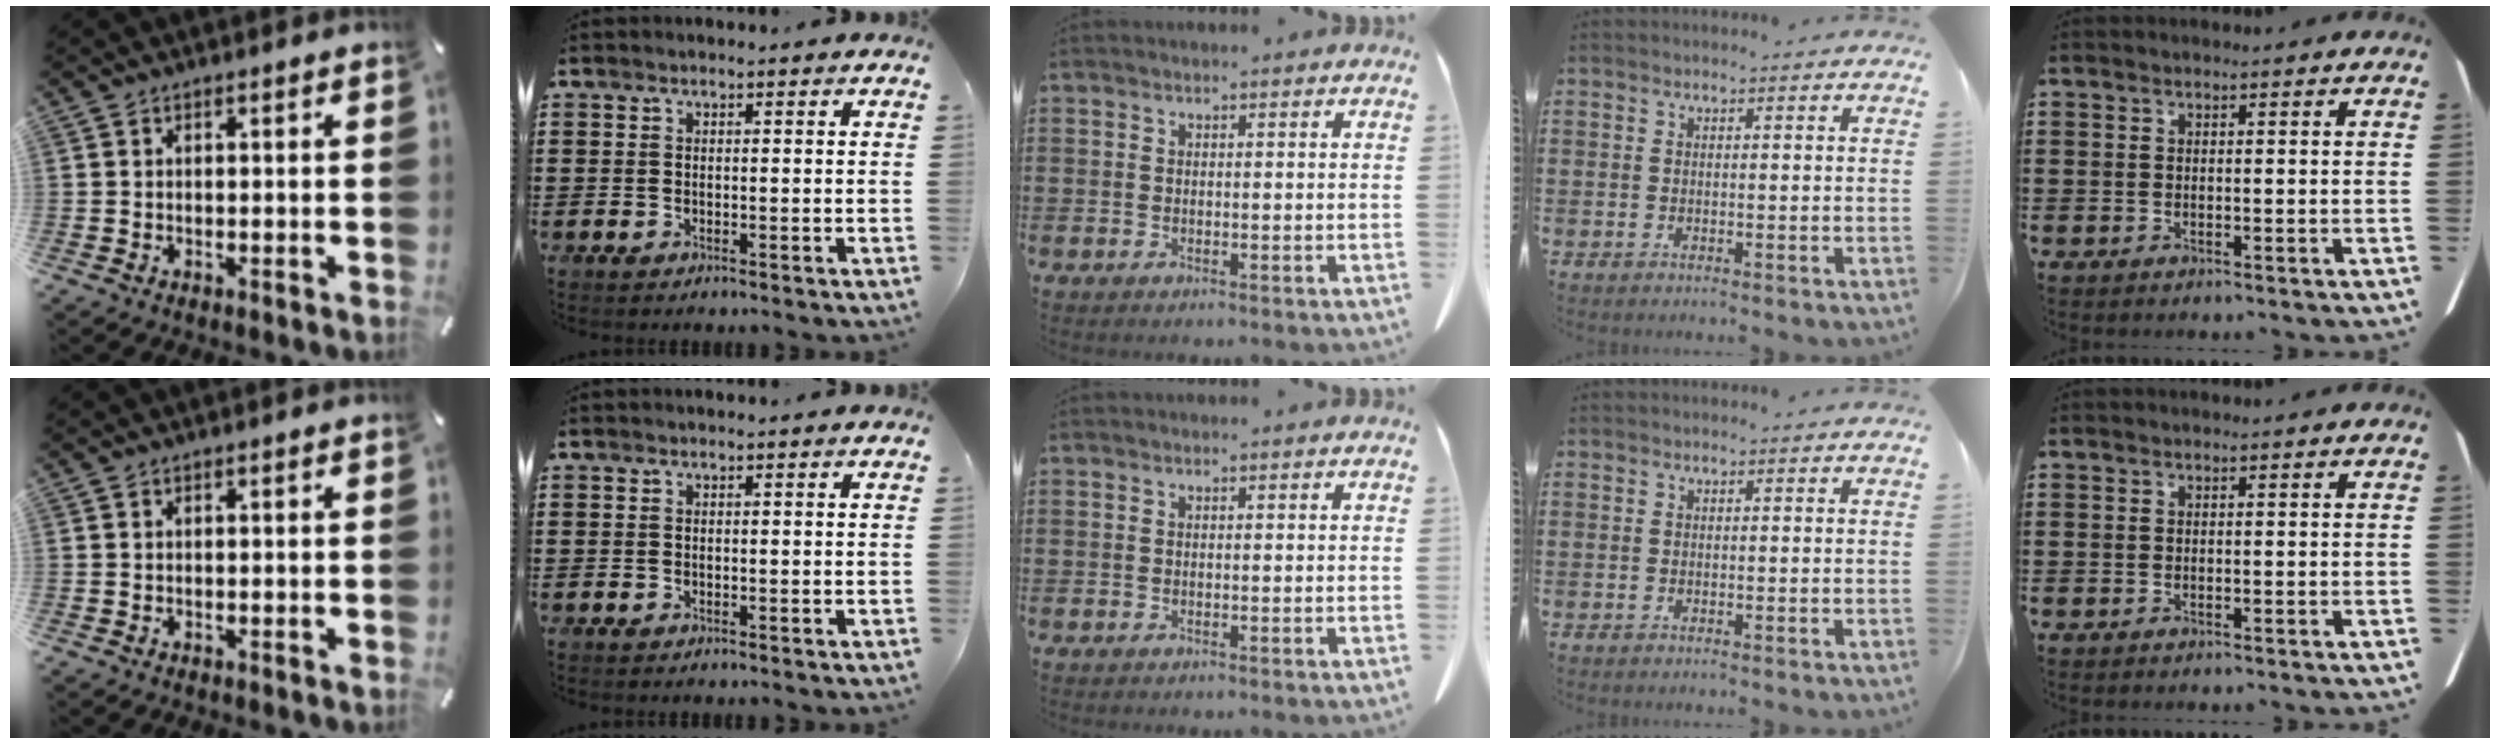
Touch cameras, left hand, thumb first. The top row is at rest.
{}